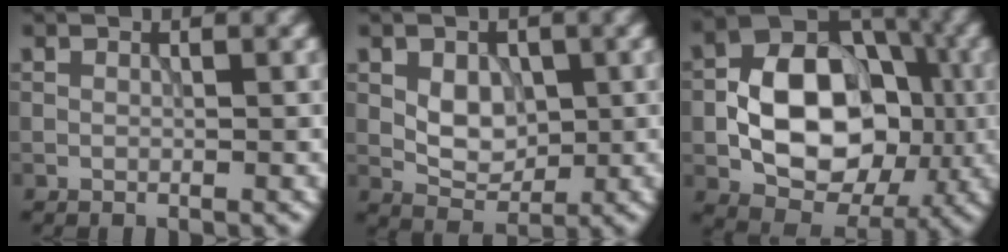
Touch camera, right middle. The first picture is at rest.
{"total": 3.4, "force": [0.2, 2.4, 2.4], "torque": [-0.041, -0.004, 0.004]}
{"total": 10.7, "force": [-1.8, 7.5, 7.5], "torque": [-0.118, 0.018, -0.037]}